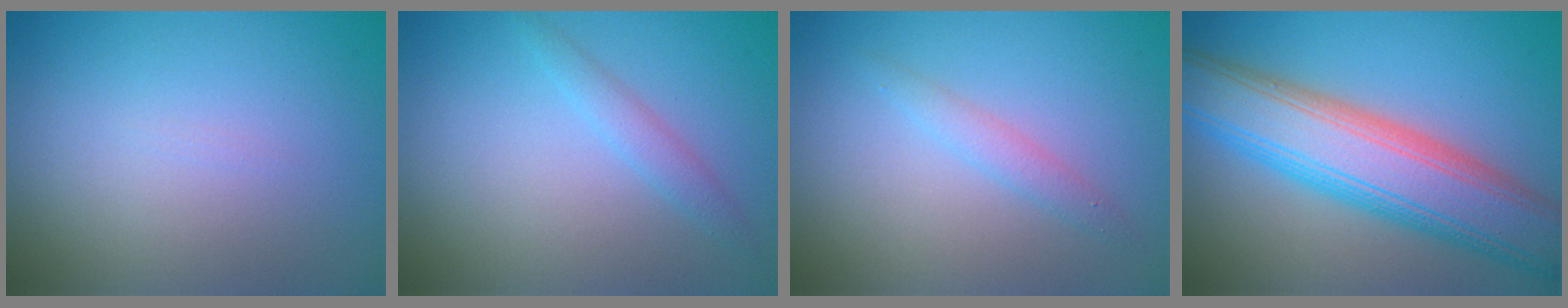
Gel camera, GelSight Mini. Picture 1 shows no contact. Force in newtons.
{"total": 1.6, "press": 1.6, "slide": 0.1}
{"total": 1.4, "press": 1.4, "slide": 0.1}
{"total": 10.0, "press": 10.0, "slide": 0.2}